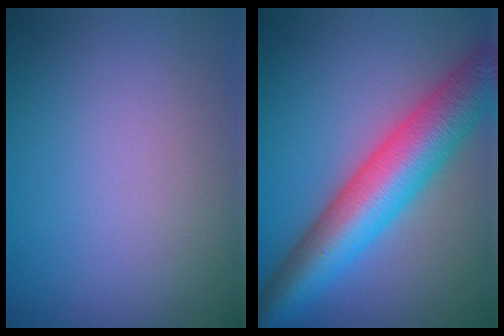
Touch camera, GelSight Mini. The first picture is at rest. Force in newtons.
{"total": 10.1, "press": 10.1, "slide": 0.2}